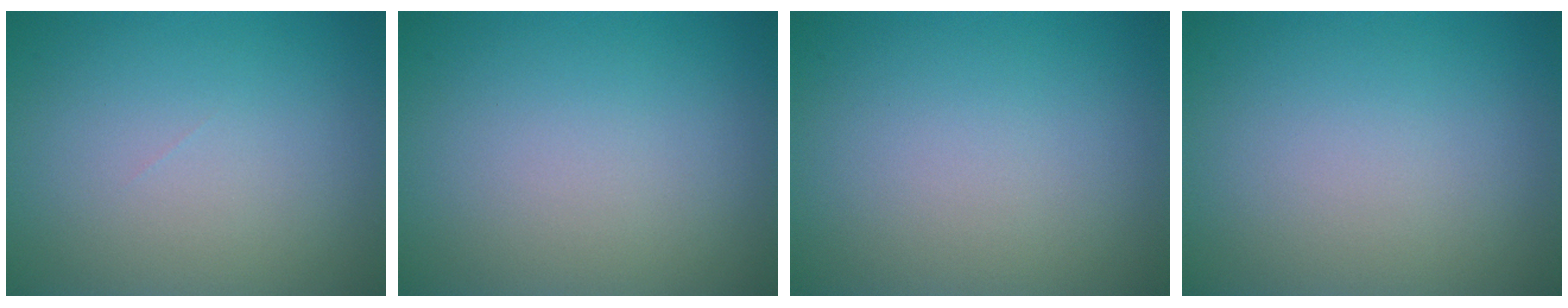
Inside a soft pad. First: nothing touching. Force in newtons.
{"total": 0.0}
{"total": 0.0}
{"total": 0.0}